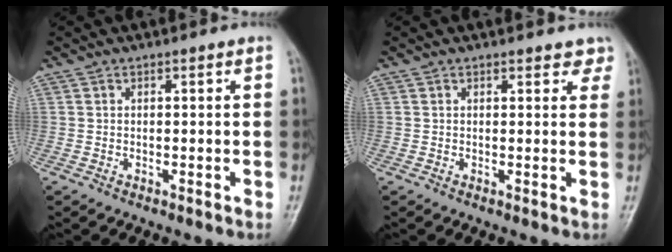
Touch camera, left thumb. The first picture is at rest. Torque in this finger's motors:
{"motor_torque": [0.01, 0.04, -0.16, -0.28, 0.03]}